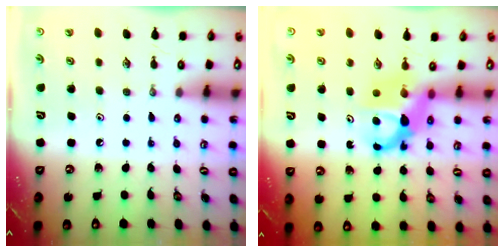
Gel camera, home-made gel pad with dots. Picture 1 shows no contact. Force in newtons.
{"total": 6.6, "press": 6.6, "slide": 0.5}